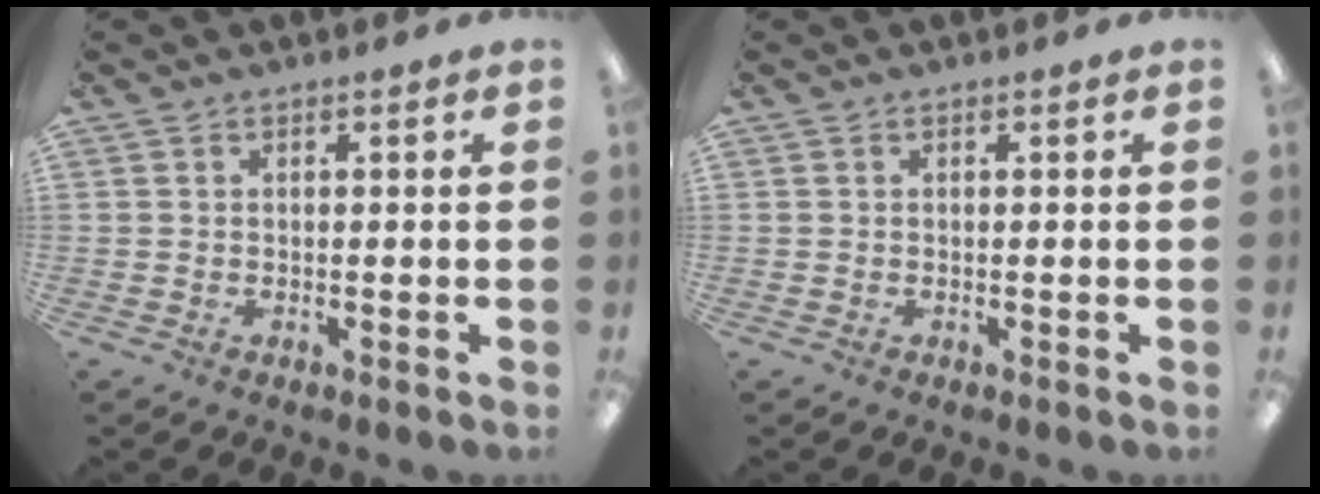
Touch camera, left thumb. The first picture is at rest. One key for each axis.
{"total": 0.0}